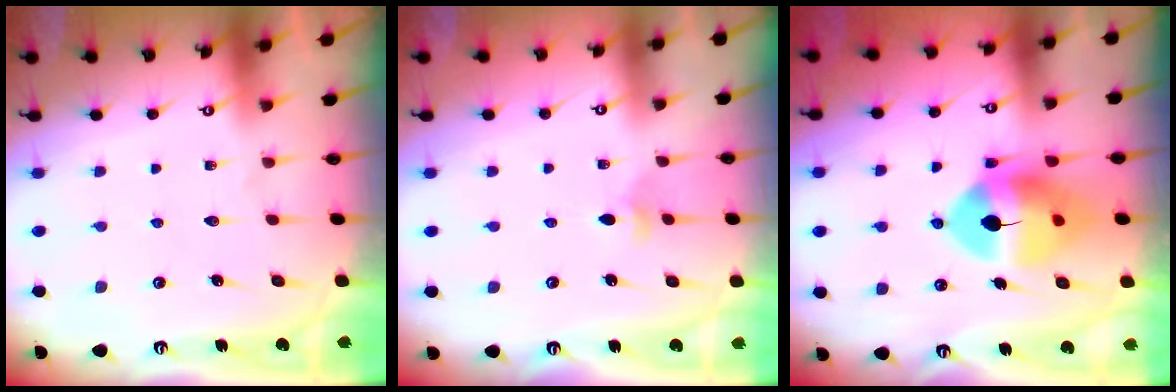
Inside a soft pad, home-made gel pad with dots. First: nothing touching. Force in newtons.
{"total": 3.2, "press": 3.2, "slide": 0.6}
{"total": 13.1, "press": 12.9, "slide": 2.1}